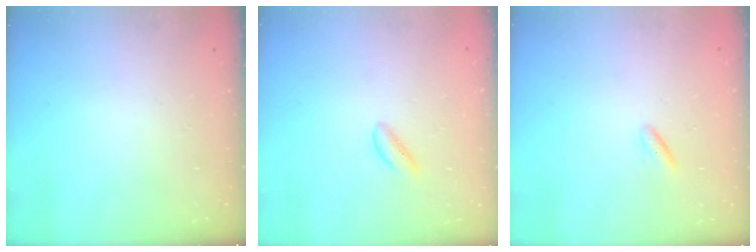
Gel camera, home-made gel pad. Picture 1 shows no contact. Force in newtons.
{"total": 1.3, "press": 1.2, "slide": 0.5}
{"total": 2.1, "press": 2.0, "slide": 0.8}